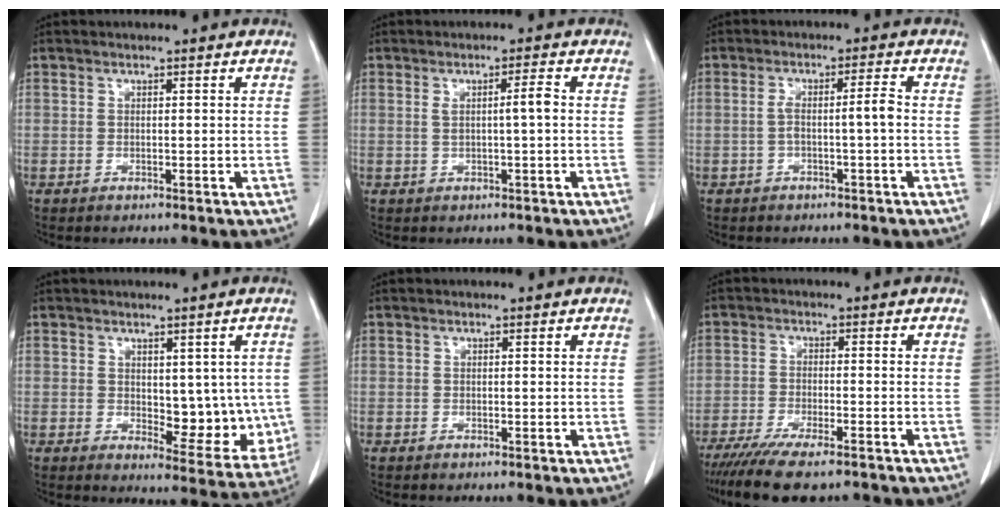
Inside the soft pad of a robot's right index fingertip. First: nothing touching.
{"total": 2.9, "force": [0.2, -0.1, 2.9], "torque": [-0.048, 0.002, 0.004]}
{"total": 3.6, "force": [-0.7, -0.1, 3.5], "torque": [-0.065, 0.017, -0.008]}
{"total": 8.9, "force": [0.3, 4.5, 7.6], "torque": [-0.076, -0.011, 0.018]}
{"total": 0.0}
{"total": 12.1, "force": [-9.8, 1.9, 6.8], "torque": [-0.106, -0.023, -0.150]}